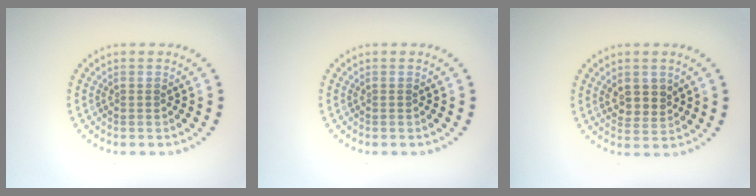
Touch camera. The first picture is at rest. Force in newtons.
{"total": 0.0}
{"total": 2.6, "press": 2.4, "slide": 1.0}